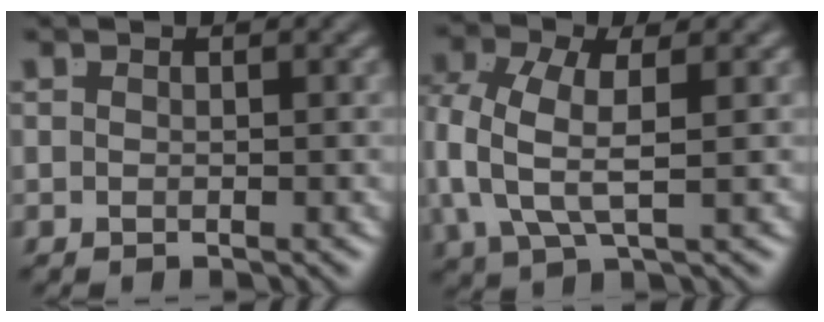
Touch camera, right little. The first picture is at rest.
{"total": 5.1, "force": [0.0, 3.0, 4.2], "torque": [-0.118, -0.030, 0.013]}